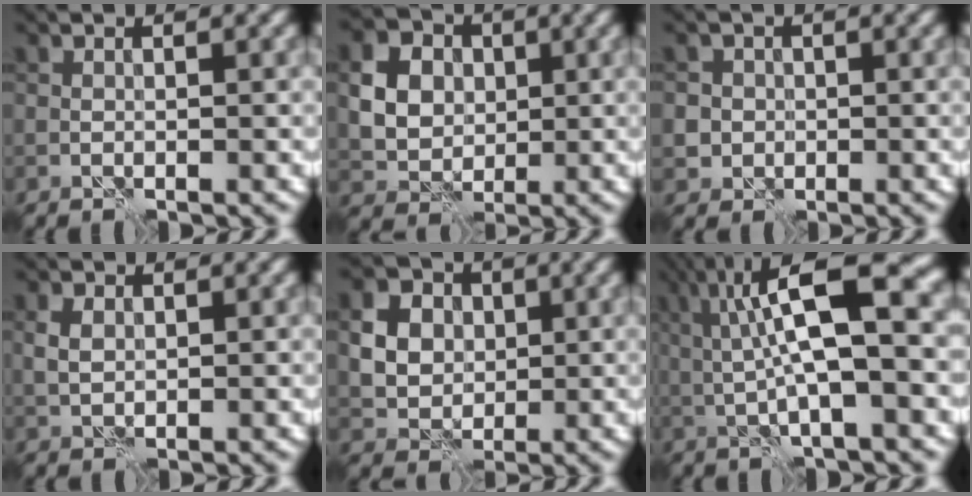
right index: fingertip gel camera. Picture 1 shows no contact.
{"total": 7.2, "force": [1.3, 6.1, 3.6], "torque": [-0.078, 0.017, 0.023]}
{"total": 3.1, "force": [-0.5, 3.0, 0.6], "torque": [0.007, 0.010, -0.020]}
{"total": 1.9, "force": [0.4, 1.3, 1.2], "torque": [-0.029, 0.001, 0.008]}
{"total": 8.0, "force": [2.0, 6.7, 3.8], "torque": [-0.073, 0.025, 0.033]}
{"total": 9.5, "force": [1.6, 2.5, 9.0], "torque": [-0.155, 0.014, 0.023]}